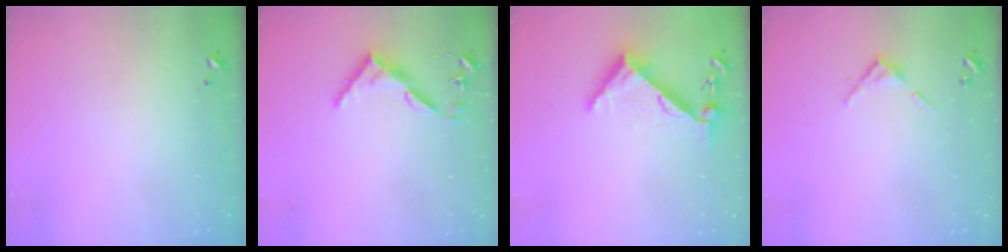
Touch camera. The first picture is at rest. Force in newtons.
{"total": 8.2, "press": 8.1, "slide": 0.6}
{"total": 6.3, "press": 6.2, "slide": 0.7}
{"total": 4.5, "press": 4.5, "slide": 0.4}